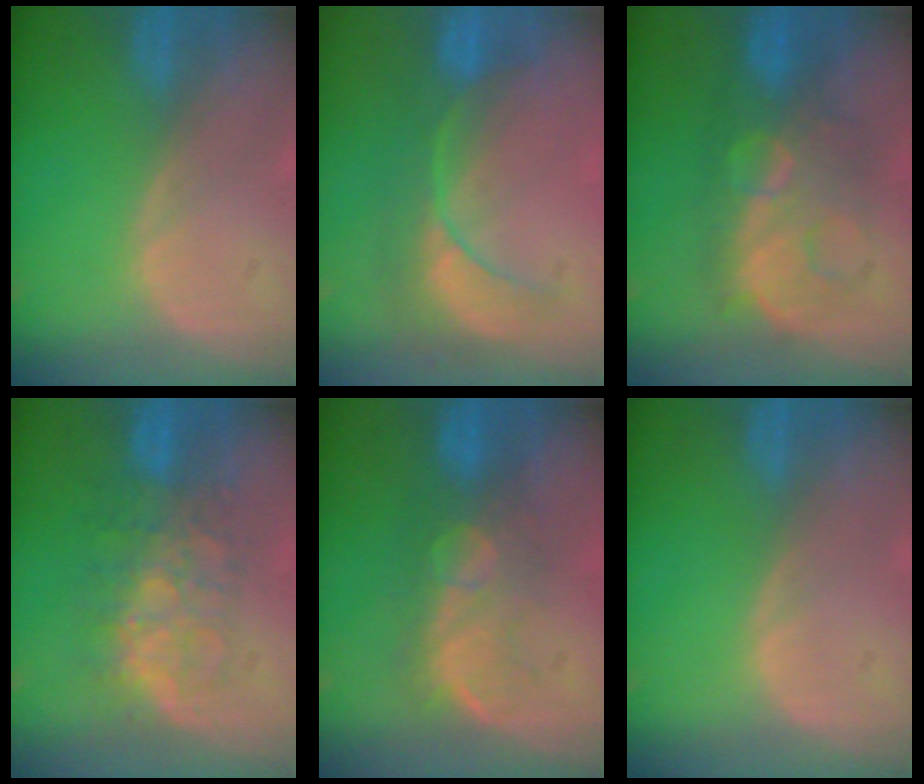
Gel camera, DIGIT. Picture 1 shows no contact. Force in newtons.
{"total": 7.9, "press": 7.3, "slide": 3.0}
{"total": 8.8, "press": 8.8, "slide": 0.4}
{"total": 7.9, "press": 7.7, "slide": 2.0}
{"total": 7.6, "press": 7.3, "slide": 2.1}
{"total": 0.0}